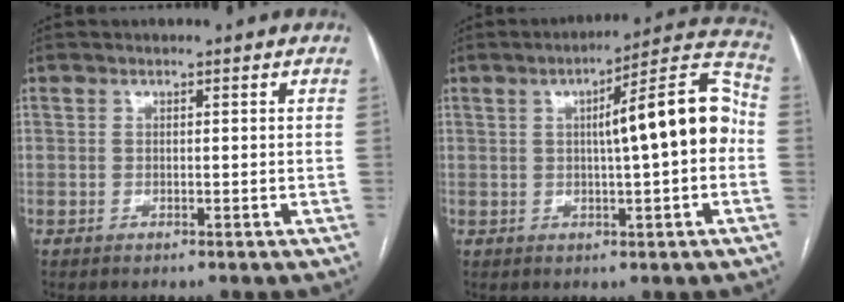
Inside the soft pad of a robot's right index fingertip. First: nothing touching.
{"total": 12.5, "force": [0.4, 1.6, 12.4], "torque": [-0.169, 0.038, 0.003]}